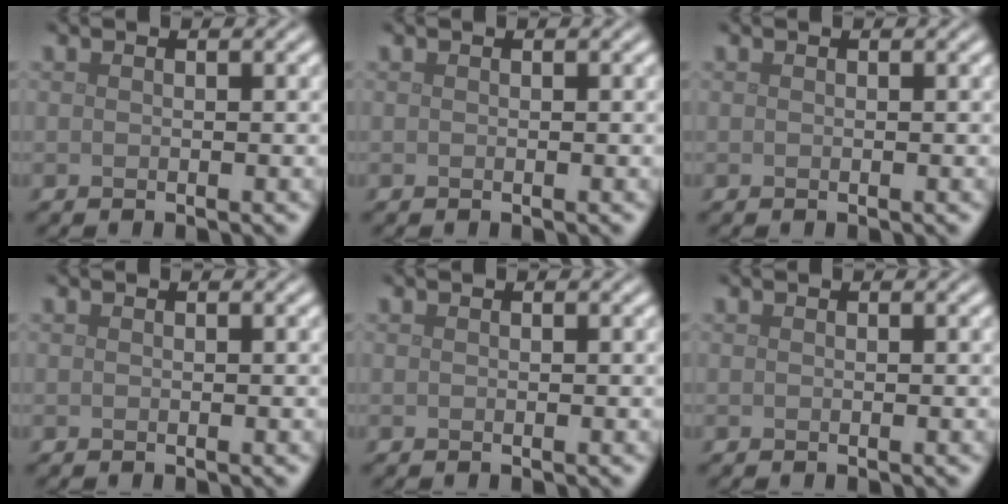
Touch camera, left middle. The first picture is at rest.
{"total": 0.0}
{"total": 0.0}
{"total": 0.0}
{"total": 0.0}
{"total": 0.0}